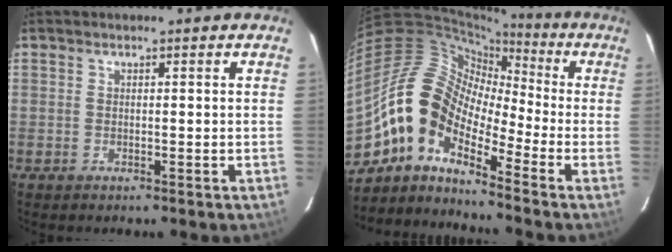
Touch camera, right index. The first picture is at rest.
{"total": 12.4, "force": [-6.5, 6.2, 8.6], "torque": [-0.142, 0.016, -0.144]}